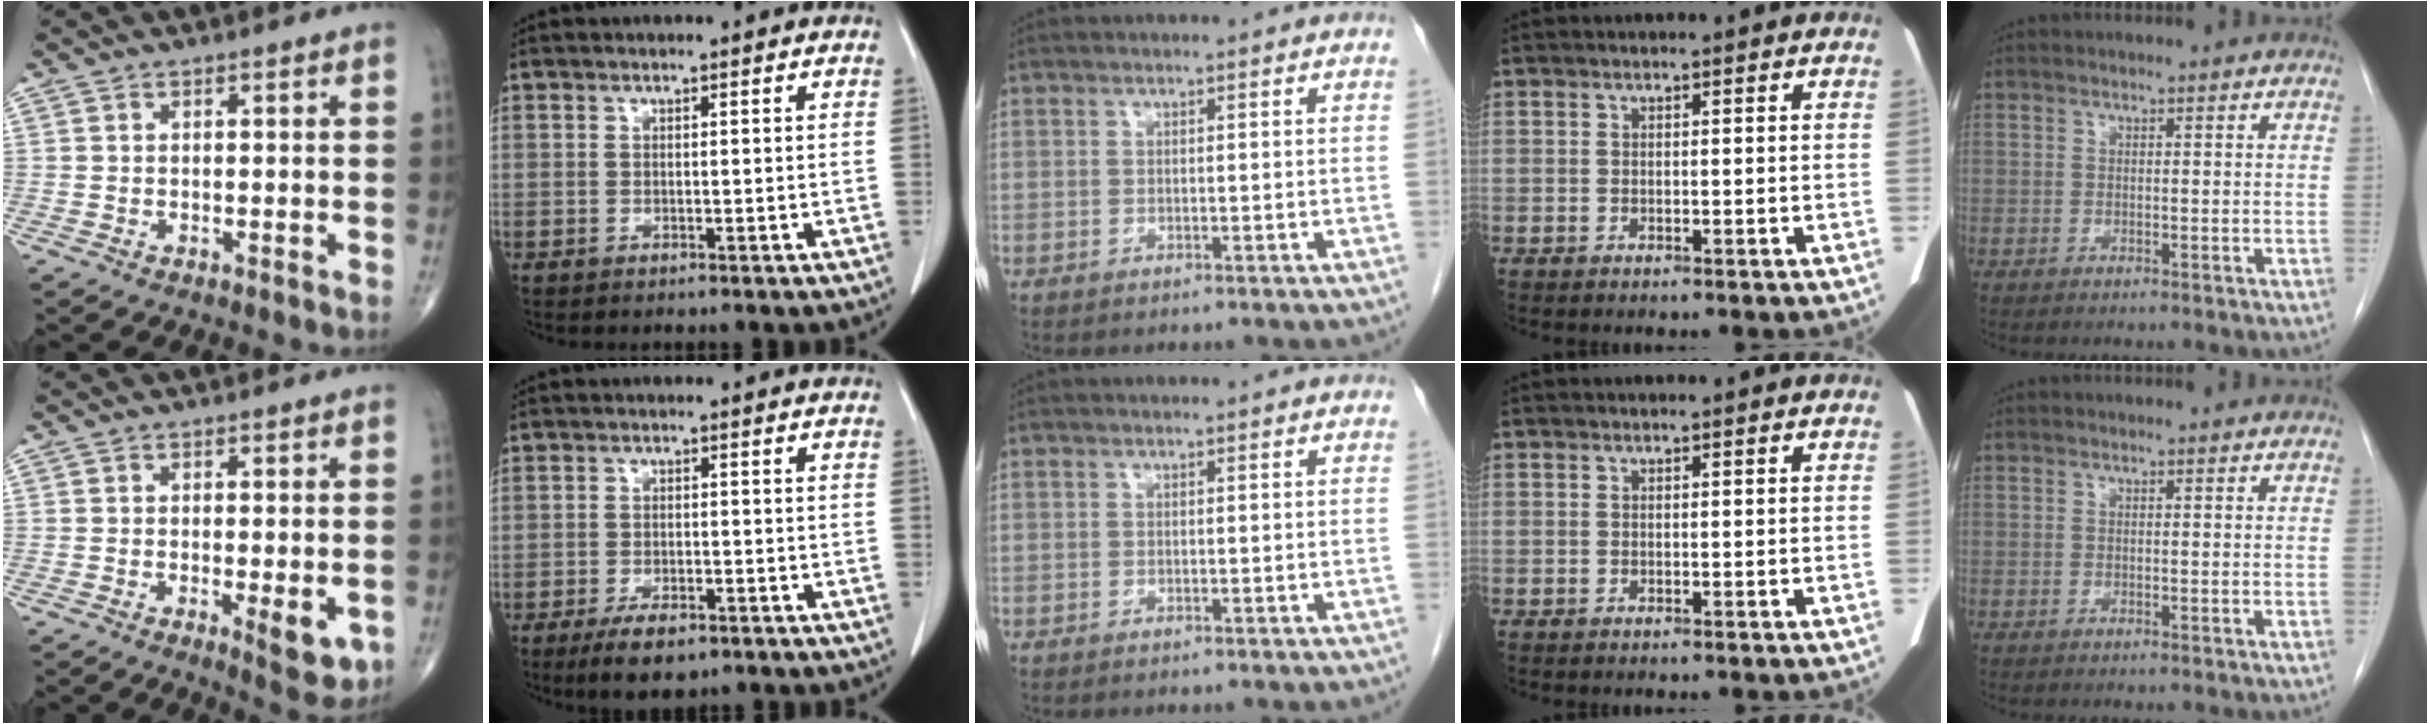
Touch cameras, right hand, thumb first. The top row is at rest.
{"thumb": {"total": 6.3, "force": [-1.8, 2.1, 5.7], "torque": [-0.067, -0.012, -0.021]}, "index": {"total": 5.7, "force": [-3.9, 2.0, 3.5], "torque": [-0.059, -0.005, -0.061]}}